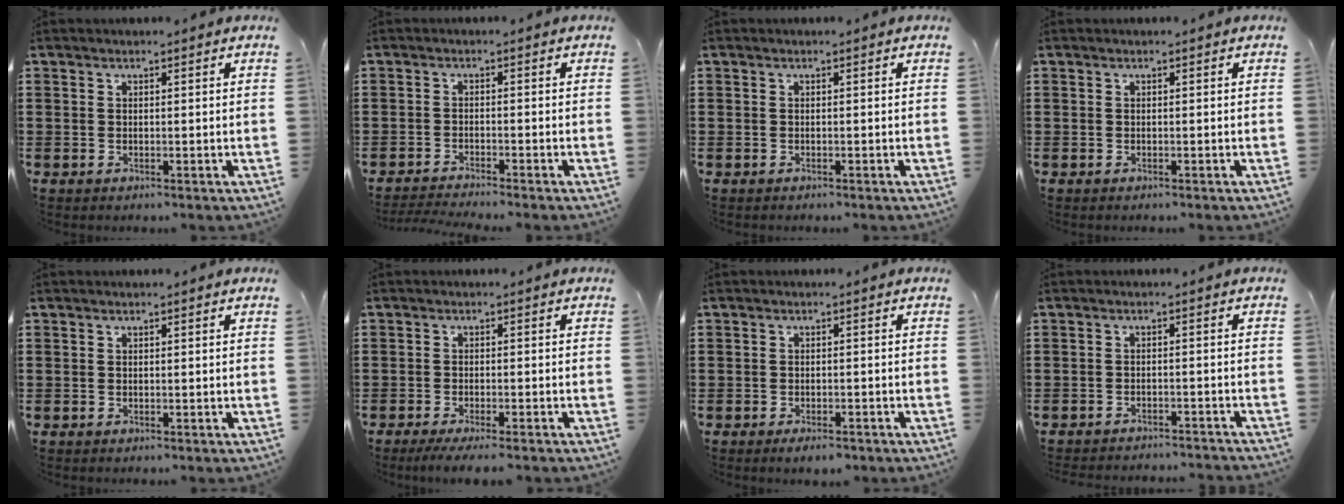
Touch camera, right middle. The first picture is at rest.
{"total": 2.2, "force": [-2.2, -0.2, 0.5], "torque": [-0.017, -0.004, -0.046]}
{"total": 0.0}
{"total": 0.0}
{"total": 0.0}
{"total": 2.2, "force": [-2.0, -0.1, 0.9], "torque": [-0.015, -0.002, -0.038]}
{"total": 1.7, "force": [-1.6, 0.5, 0.4], "torque": [-0.011, -0.002, -0.032]}
{"total": 2.3, "force": [-2.3, -0.1, 0.0], "torque": [-0.006, -0.001, -0.049]}